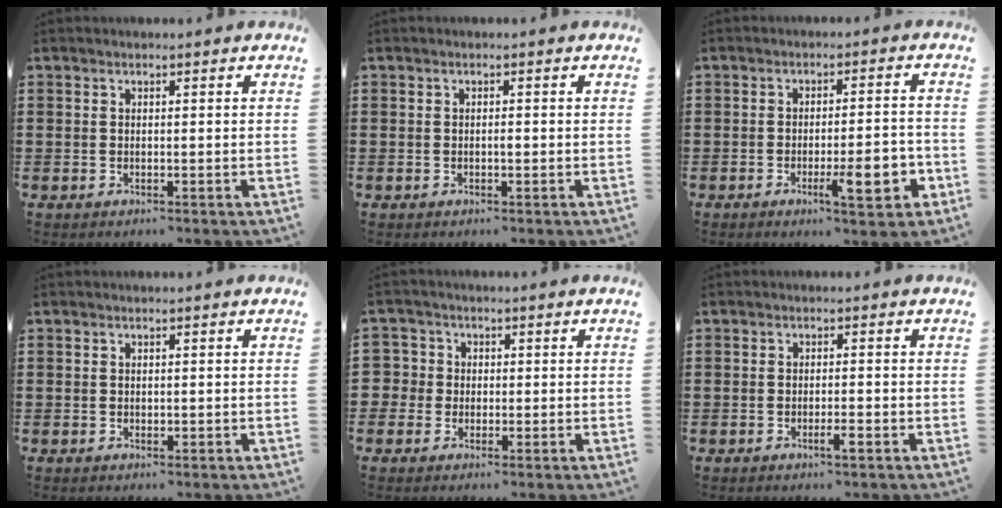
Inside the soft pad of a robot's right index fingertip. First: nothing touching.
{"total": 0.7, "force": [-0.2, 0.0, 0.6], "torque": [-0.014, -0.006, -0.002]}
{"total": 8.6, "force": [-3.0, 2.3, 7.7], "torque": [-0.099, -0.008, -0.044]}
{"total": 0.0}
{"total": 2.9, "force": [-0.2, 2.9, 0.2], "torque": [-0.027, 0.004, -0.009]}
{"total": 1.9, "force": [-1.1, 0.1, 1.6], "torque": [-0.028, -0.005, -0.017]}